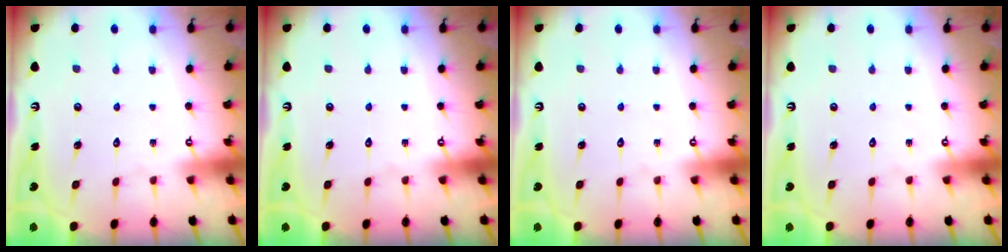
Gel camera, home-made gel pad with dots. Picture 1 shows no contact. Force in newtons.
{"total": 0.0}
{"total": 0.0}
{"total": 0.0}